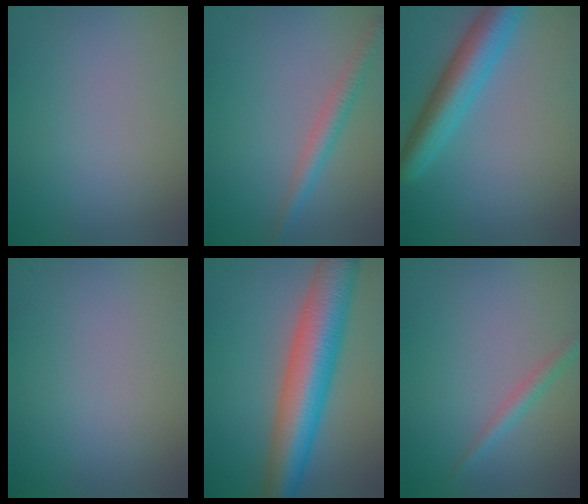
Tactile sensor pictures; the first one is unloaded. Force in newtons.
{"total": 2.4, "press": 2.4, "slide": 0.1}
{"total": 5.8, "press": 5.8, "slide": 0.1}
{"total": 0.0}
{"total": 9.6, "press": 9.6, "slide": 0.3}
{"total": 1.6, "press": 1.6, "slide": 0.0}